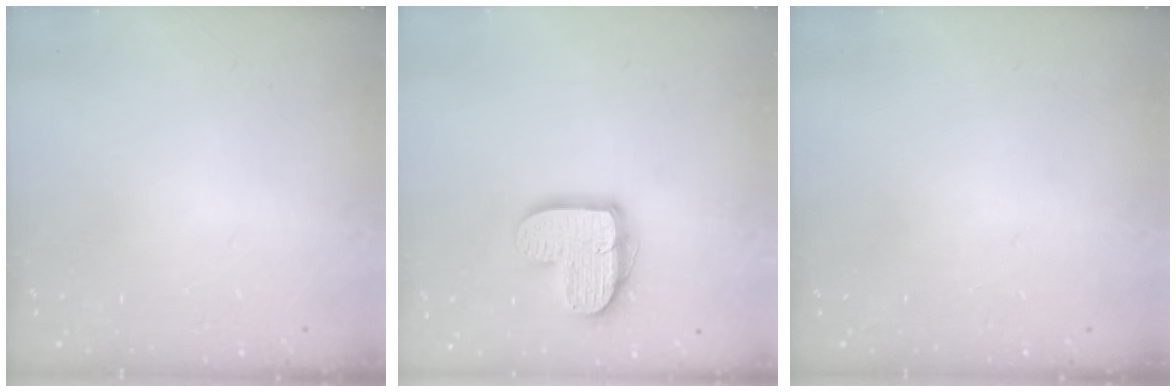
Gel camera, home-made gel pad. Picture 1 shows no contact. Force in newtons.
{"total": 12.6, "press": 12.6, "slide": 0.9}
{"total": 0.0}